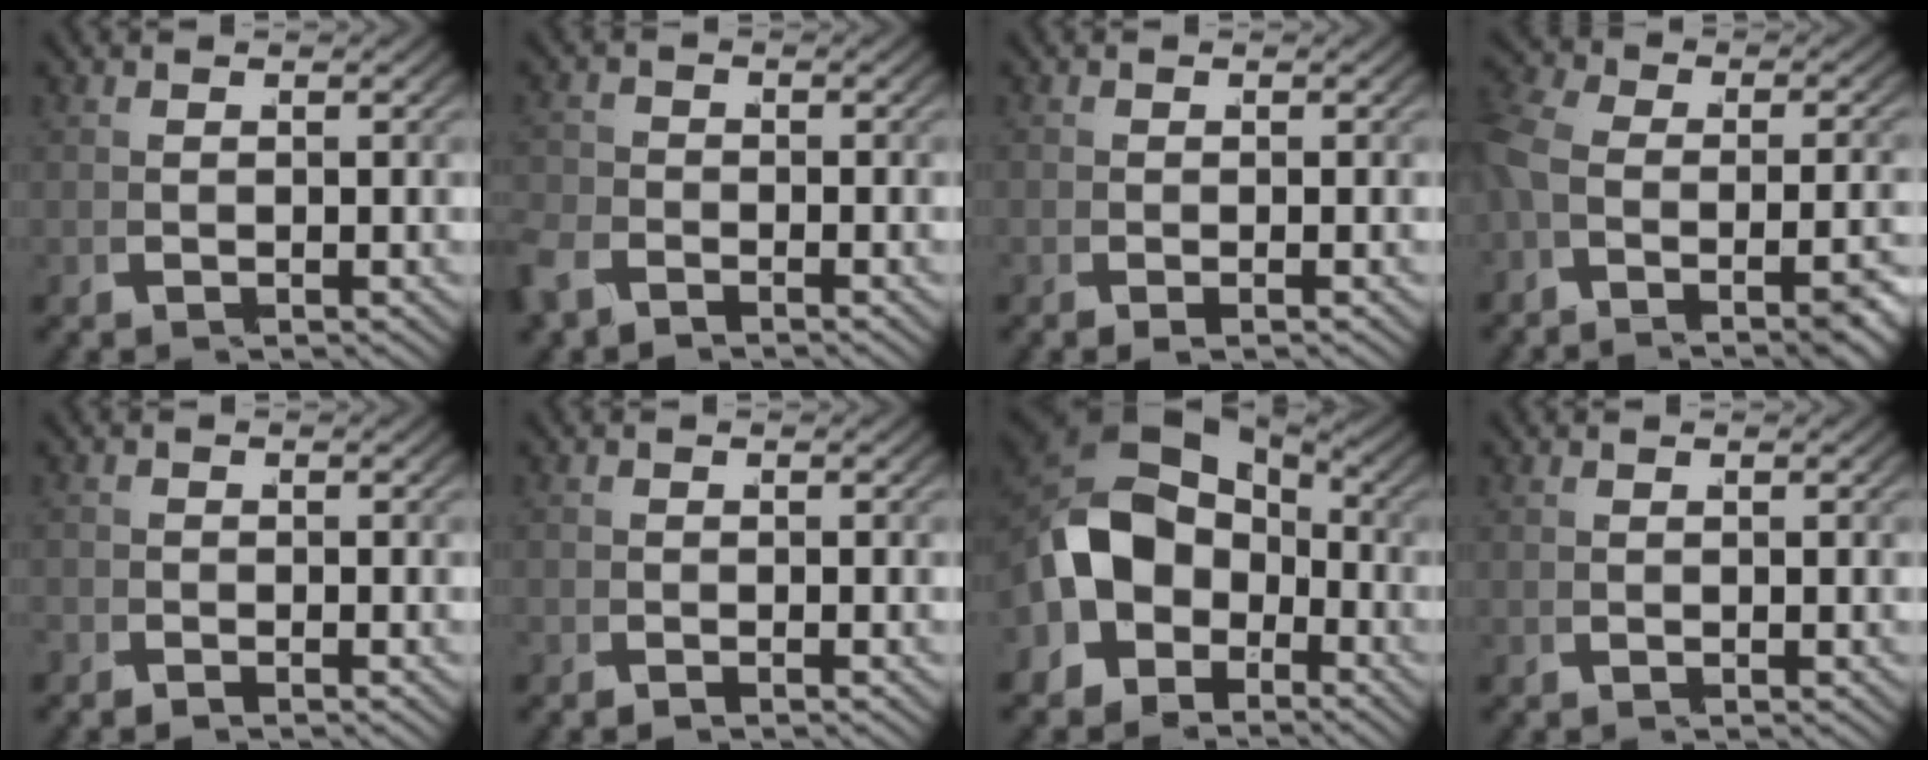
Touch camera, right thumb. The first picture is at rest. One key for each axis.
{"total": 2.0, "fx": -1.8, "fy": 0.8, "fz": 0.2, "tx": -0.001, "ty": -0.005, "tz": -0.042}
{"total": 0.6, "fx": -0.3, "fy": 0.4, "fz": 0.4, "tx": -0.010, "ty": -0.003, "tz": -0.007}
{"total": 5.3, "fx": -3.1, "fy": 2.2, "fz": 3.8, "tx": -0.079, "ty": -0.005, "tz": -0.057}
{"total": 1.1, "fx": -1.0, "fy": 0.3, "fz": -0.1, "tx": 0.005, "ty": -0.002, "tz": -0.027}
{"total": 0.9, "fx": -0.8, "fy": 0.5, "fz": 0.1, "tx": 0.000, "ty": -0.001, "tz": -0.022}
{"total": 10.4, "fx": -1.2, "fy": 7.7, "fz": 6.9, "tx": -0.159, "ty": -0.033, "tz": -0.009}
{"total": 0.0}